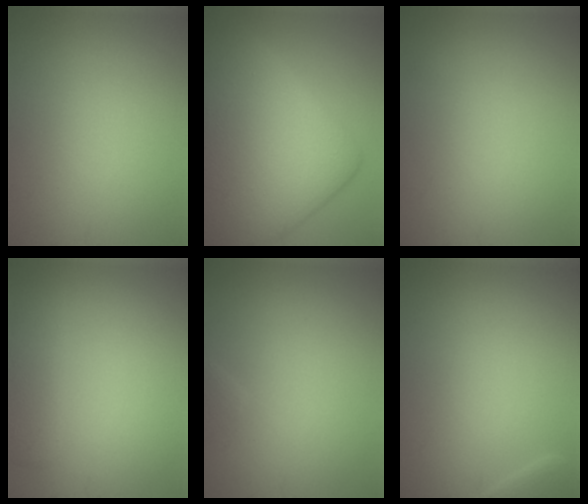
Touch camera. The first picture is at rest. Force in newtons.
{"total": 14.2, "press": 14.2, "slide": 0.1}
{"total": 0.0}
{"total": 2.5, "press": 2.5, "slide": 0.2}
{"total": 0.6, "press": 0.6, "slide": 0.0}
{"total": 1.9, "press": 1.9, "slide": 0.3}